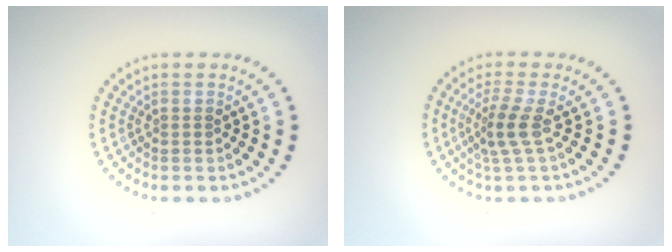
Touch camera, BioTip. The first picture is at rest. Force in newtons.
{"total": 2.4, "press": 1.7, "slide": 1.7}